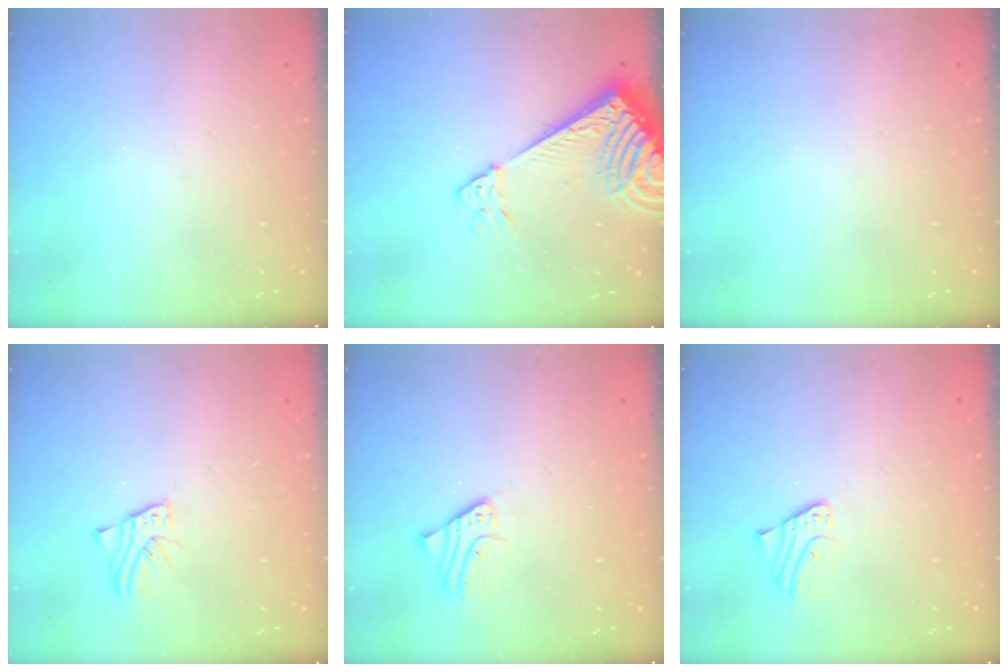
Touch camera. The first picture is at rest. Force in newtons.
{"total": 9.2, "press": 9.2, "slide": 1.2}
{"total": 0.0}
{"total": 2.5, "press": 2.5, "slide": 0.2}
{"total": 2.3, "press": 2.3, "slide": 0.1}
{"total": 2.0, "press": 2.0, "slide": 0.1}